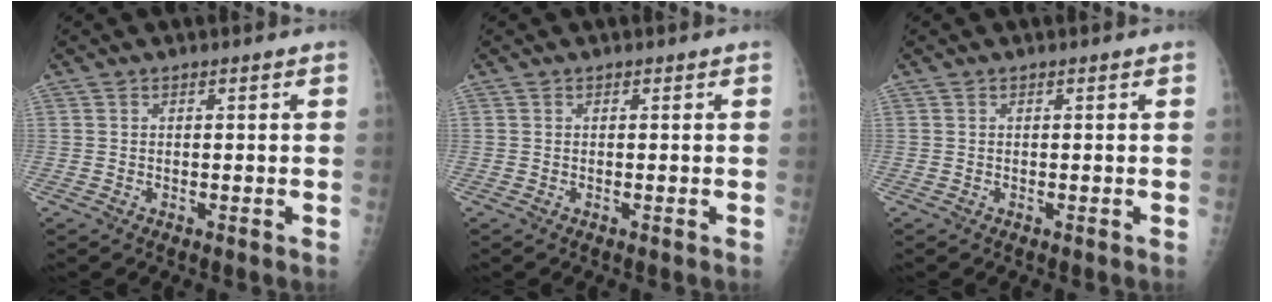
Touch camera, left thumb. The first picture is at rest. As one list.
[{"total": 0.0}, {"total": 0.0}]